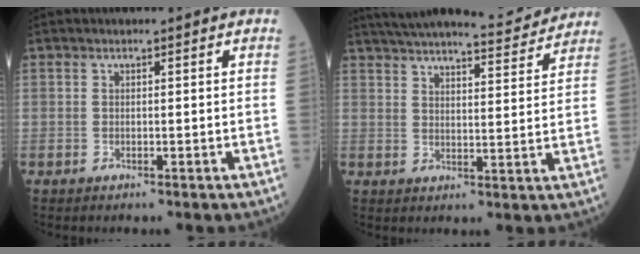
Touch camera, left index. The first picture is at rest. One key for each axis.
{"total": 15.8, "fx": 14.8, "fy": 1.3, "fz": 5.3, "tx": -0.087, "ty": 0.000, "tz": 0.203}